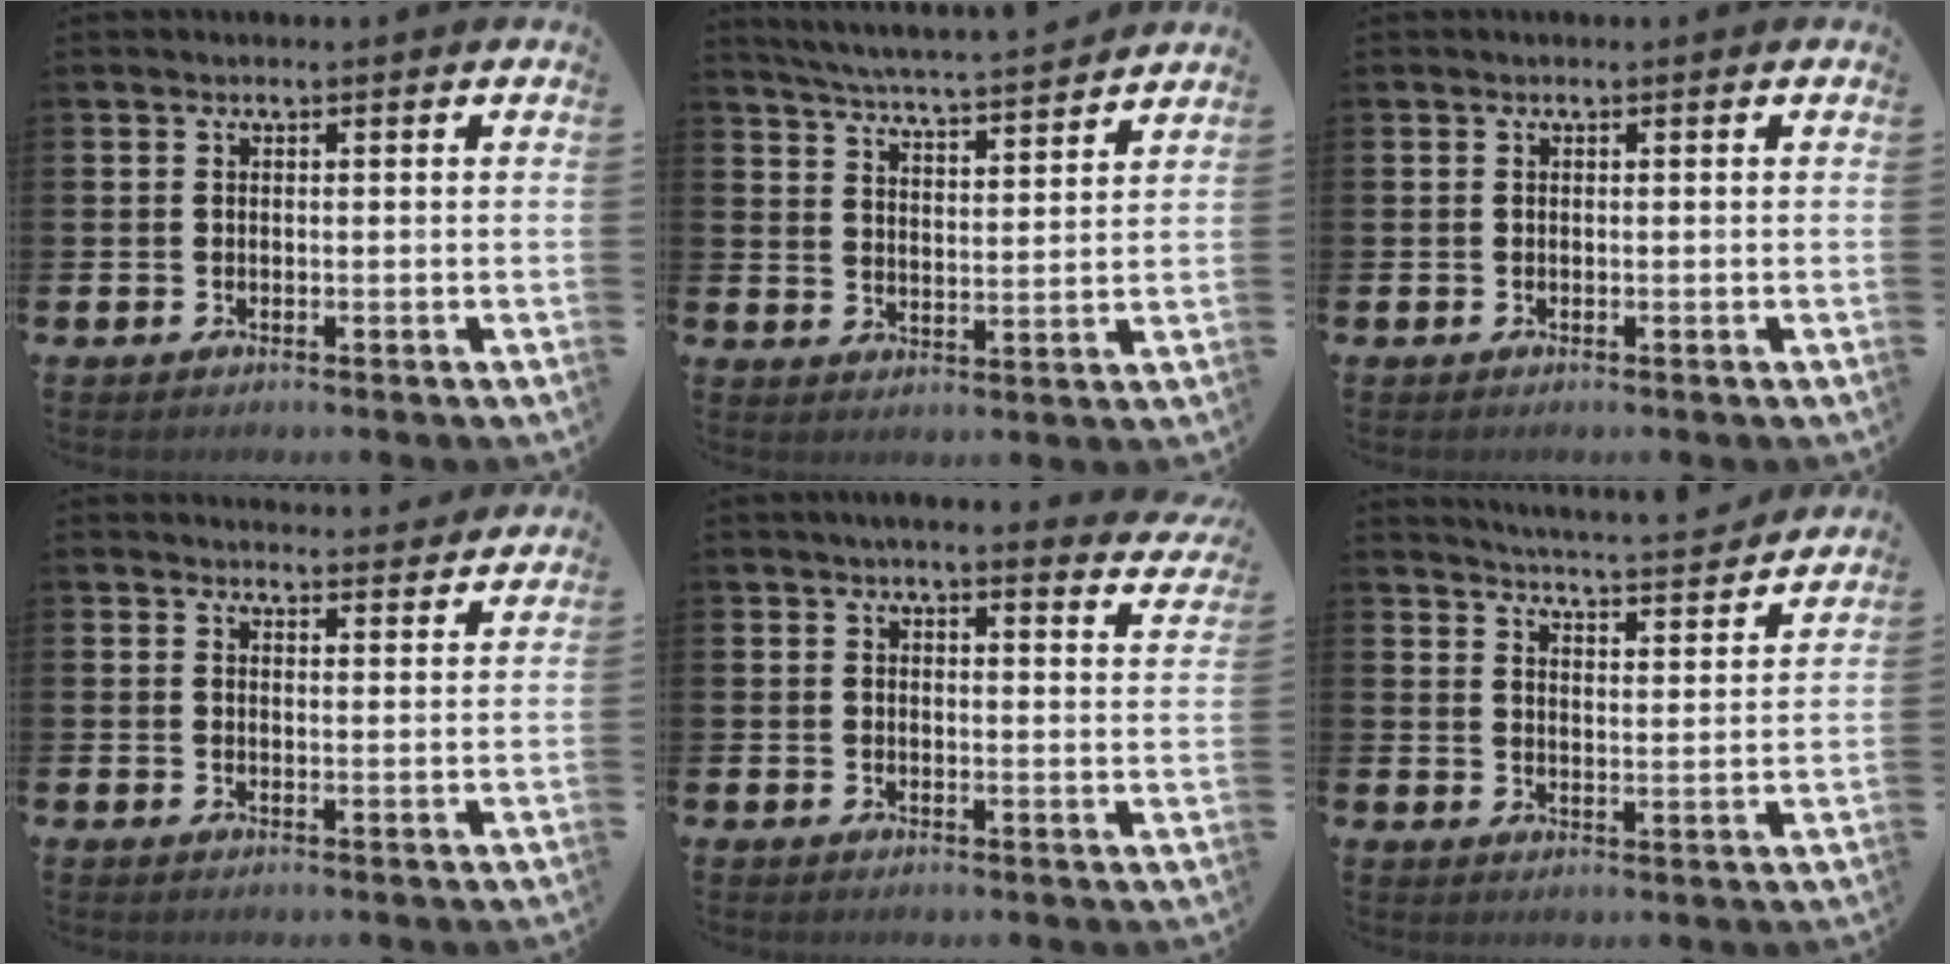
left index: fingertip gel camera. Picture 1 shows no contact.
{"total": 5.3, "force": [5.2, -0.3, 1.0], "torque": [-0.045, -0.044, 0.089]}
{"total": 0.0}
{"total": 3.2, "force": [3.2, 0.2, -0.1], "torque": [0.004, -0.022, 0.055]}
{"total": 3.8, "force": [3.7, 0.1, 1.0], "torque": [-0.014, -0.022, 0.062]}
{"total": 5.0, "force": [4.9, -0.4, 0.5], "torque": [-0.026, -0.042, 0.082]}